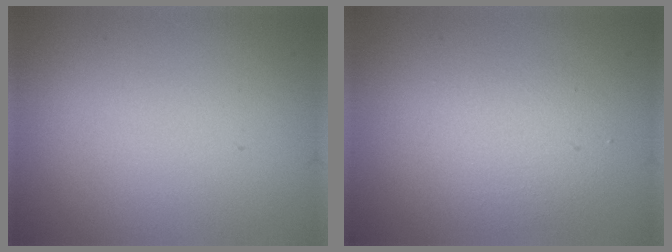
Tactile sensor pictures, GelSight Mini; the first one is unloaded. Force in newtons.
{"total": 2.6, "press": 2.6, "slide": 0.1}